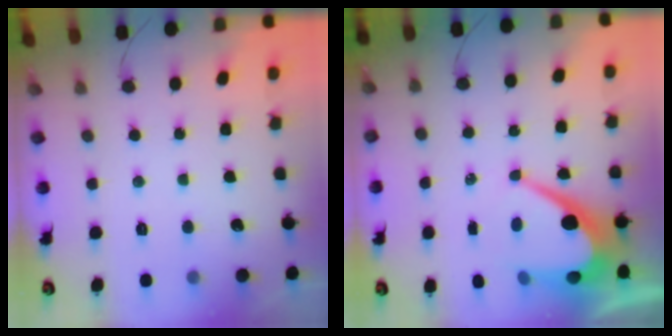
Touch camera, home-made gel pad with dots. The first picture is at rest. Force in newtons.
{"total": 11.5, "press": 11.4, "slide": 0.8}